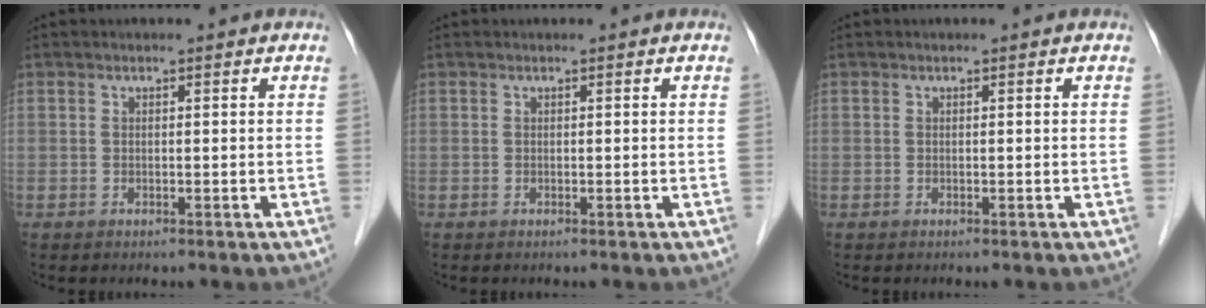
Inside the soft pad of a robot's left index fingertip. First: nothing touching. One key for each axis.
{"total": 0.0}
{"total": 0.0}